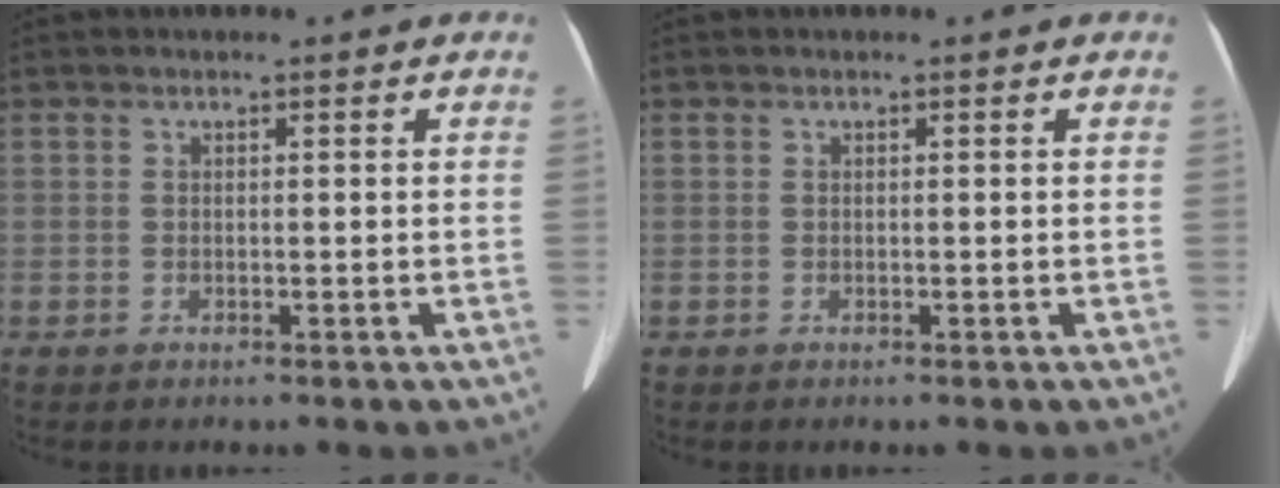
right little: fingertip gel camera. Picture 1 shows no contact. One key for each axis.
{"total": 0.0}